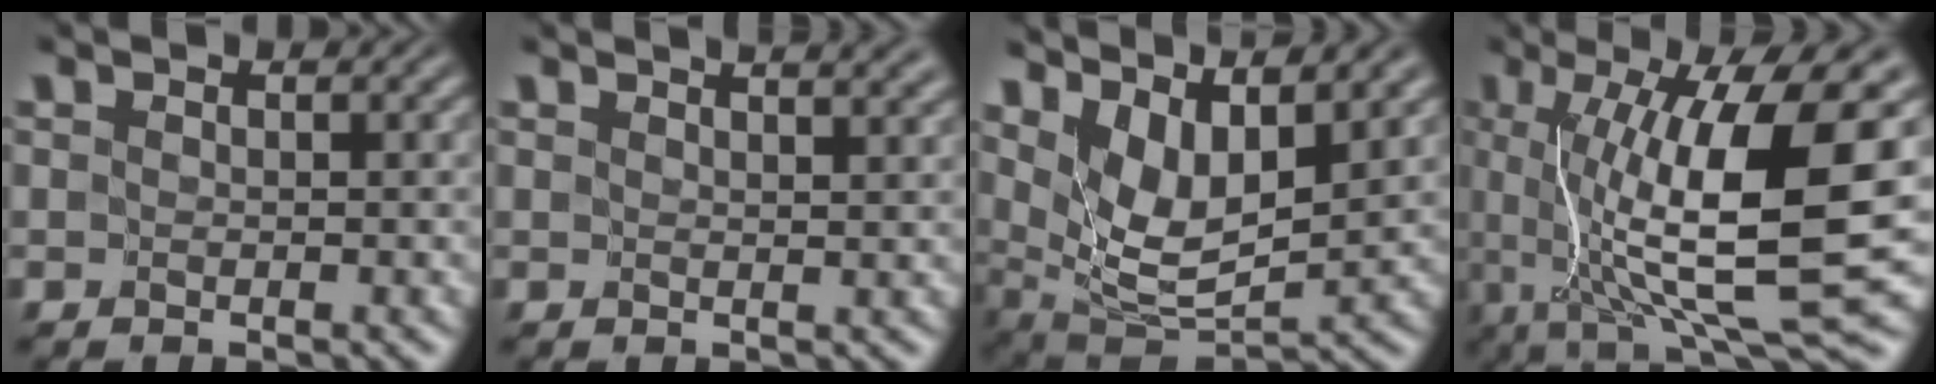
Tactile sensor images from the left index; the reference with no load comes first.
{"total": 4.7, "force": [3.5, 1.8, 2.6], "torque": [-0.017, 0.022, 0.019]}
{"total": 7.1, "force": [4.2, 2.4, 5.2], "torque": [-0.105, -0.003, 0.078]}
{"total": 12.2, "force": [1.5, 2.9, 11.8], "torque": [-0.188, -0.006, 0.033]}